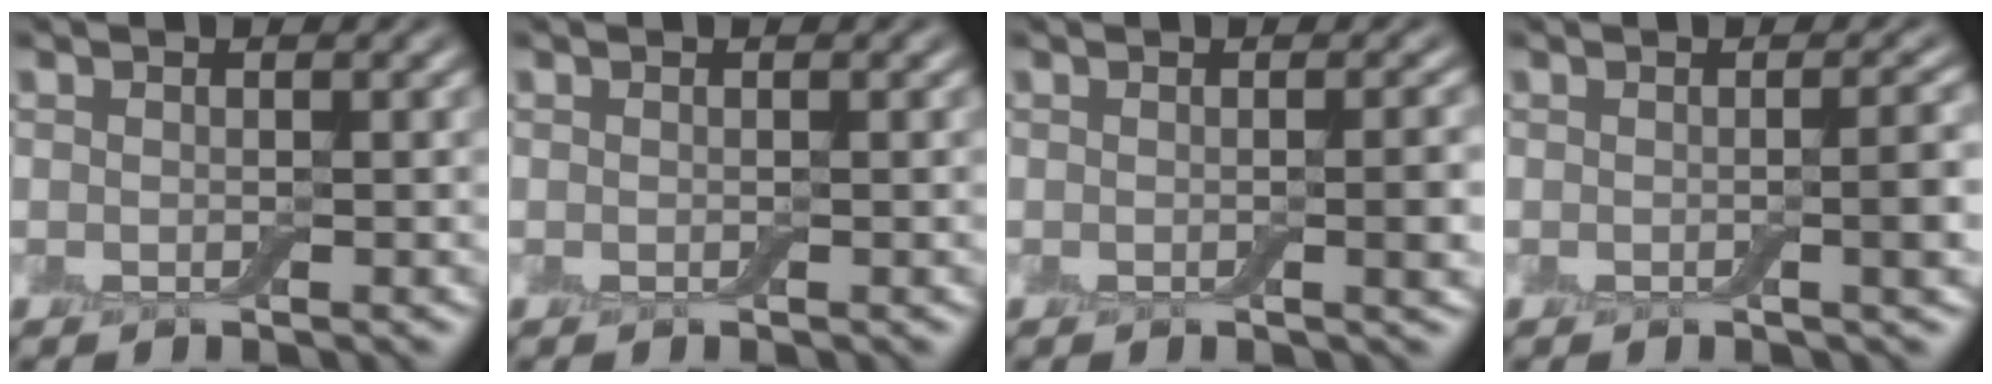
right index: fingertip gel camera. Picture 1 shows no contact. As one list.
[{"total": 0.0}, {"total": 2.1, "force": [-0.1, 0.4, 2.0], "torque": [-0.024, -0.001, -0.002]}, {"total": 2.5, "force": [-0.1, 0.6, 2.5], "torque": [-0.027, 0.003, -0.005]}]